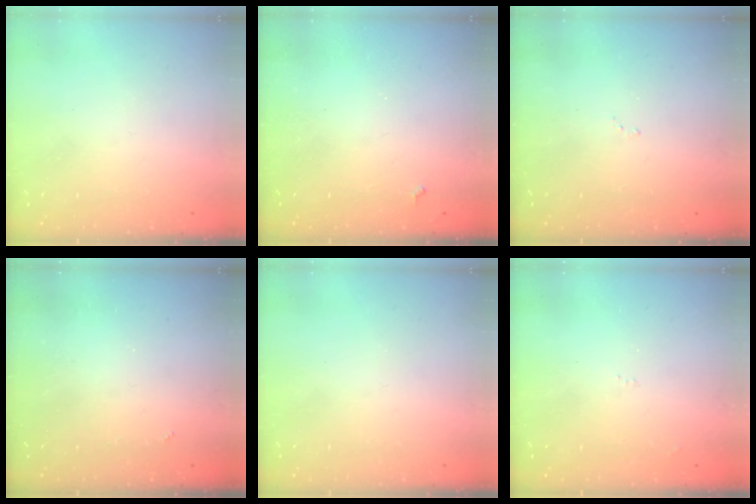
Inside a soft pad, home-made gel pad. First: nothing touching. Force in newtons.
{"total": 3.5, "press": 3.5, "slide": 0.5}
{"total": 5.3, "press": 5.3, "slide": 0.7}
{"total": 1.9, "press": 1.8, "slide": 0.4}
{"total": 0.0}
{"total": 6.9, "press": 6.9, "slide": 0.7}